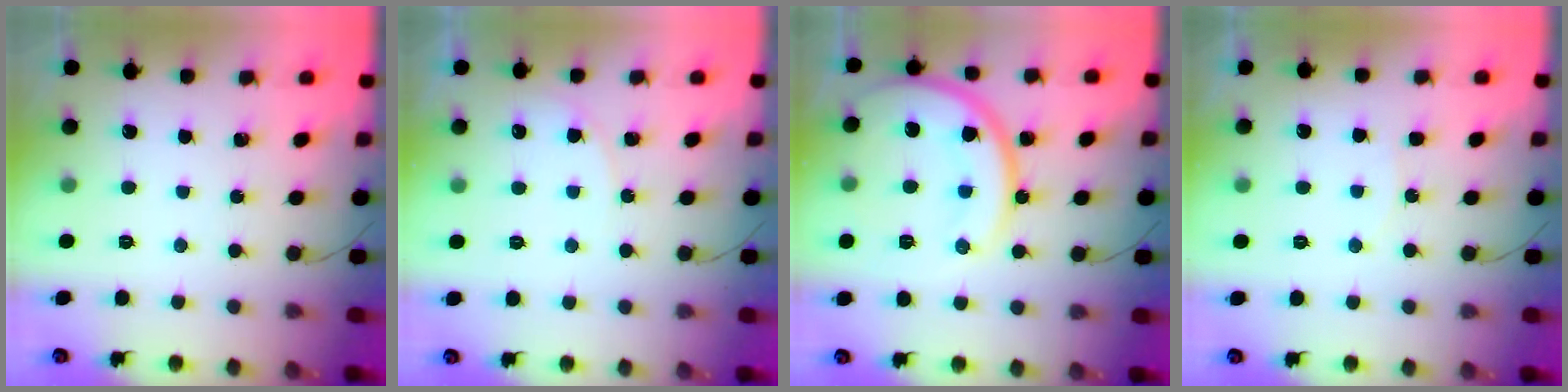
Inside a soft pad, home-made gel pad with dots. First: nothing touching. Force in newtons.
{"total": 3.8, "press": 3.8, "slide": 0.3}
{"total": 15.5, "press": 15.5, "slide": 1.3}
{"total": 5.3, "press": 5.3, "slide": 0.5}